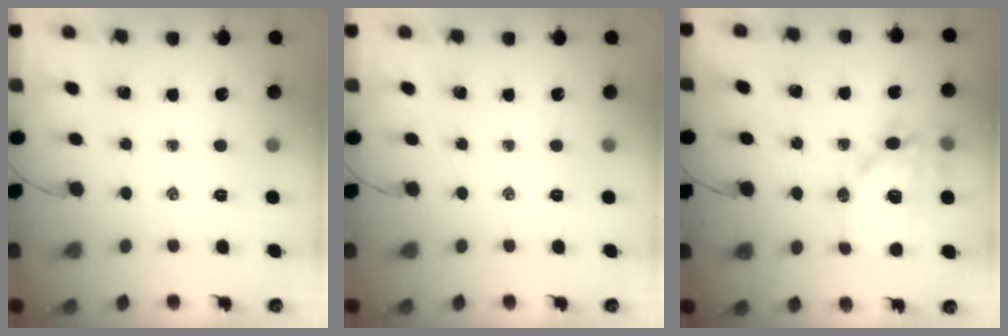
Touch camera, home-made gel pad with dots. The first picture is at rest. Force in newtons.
{"total": 0.0}
{"total": 15.2, "press": 14.9, "slide": 3.2}